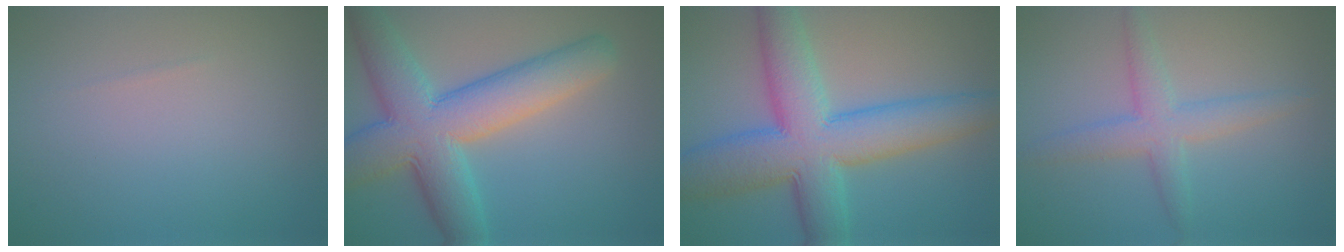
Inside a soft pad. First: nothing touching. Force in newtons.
{"total": 10.0, "press": 10.0, "slide": 0.7}
{"total": 10.7, "press": 10.7, "slide": 0.2}
{"total": 3.7, "press": 3.7, "slide": 0.1}